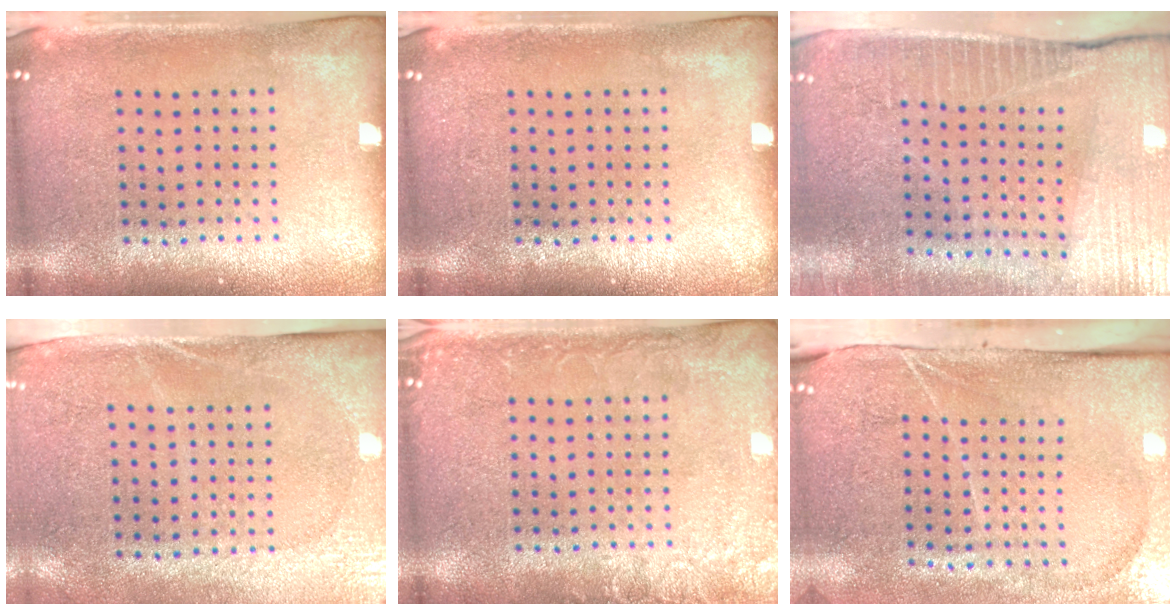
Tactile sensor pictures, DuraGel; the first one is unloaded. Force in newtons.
{"total": 0.0}
{"total": 3.6, "press": 3.3, "slide": 1.5}
{"total": 2.8, "press": 2.3, "slide": 1.6}
{"total": 2.4, "press": 2.4, "slide": 0.4}
{"total": 4.3, "press": 3.5, "slide": 2.6}